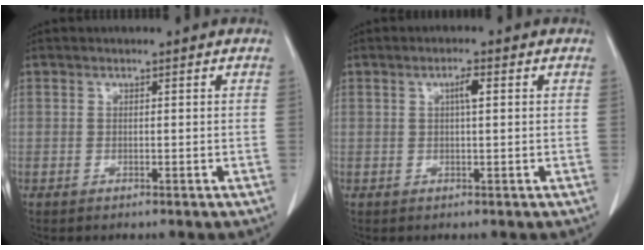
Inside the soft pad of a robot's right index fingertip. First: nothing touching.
{"total": 2.1, "force": [0.6, 0.2, 2.0], "torque": [-0.036, 0.004, 0.009]}